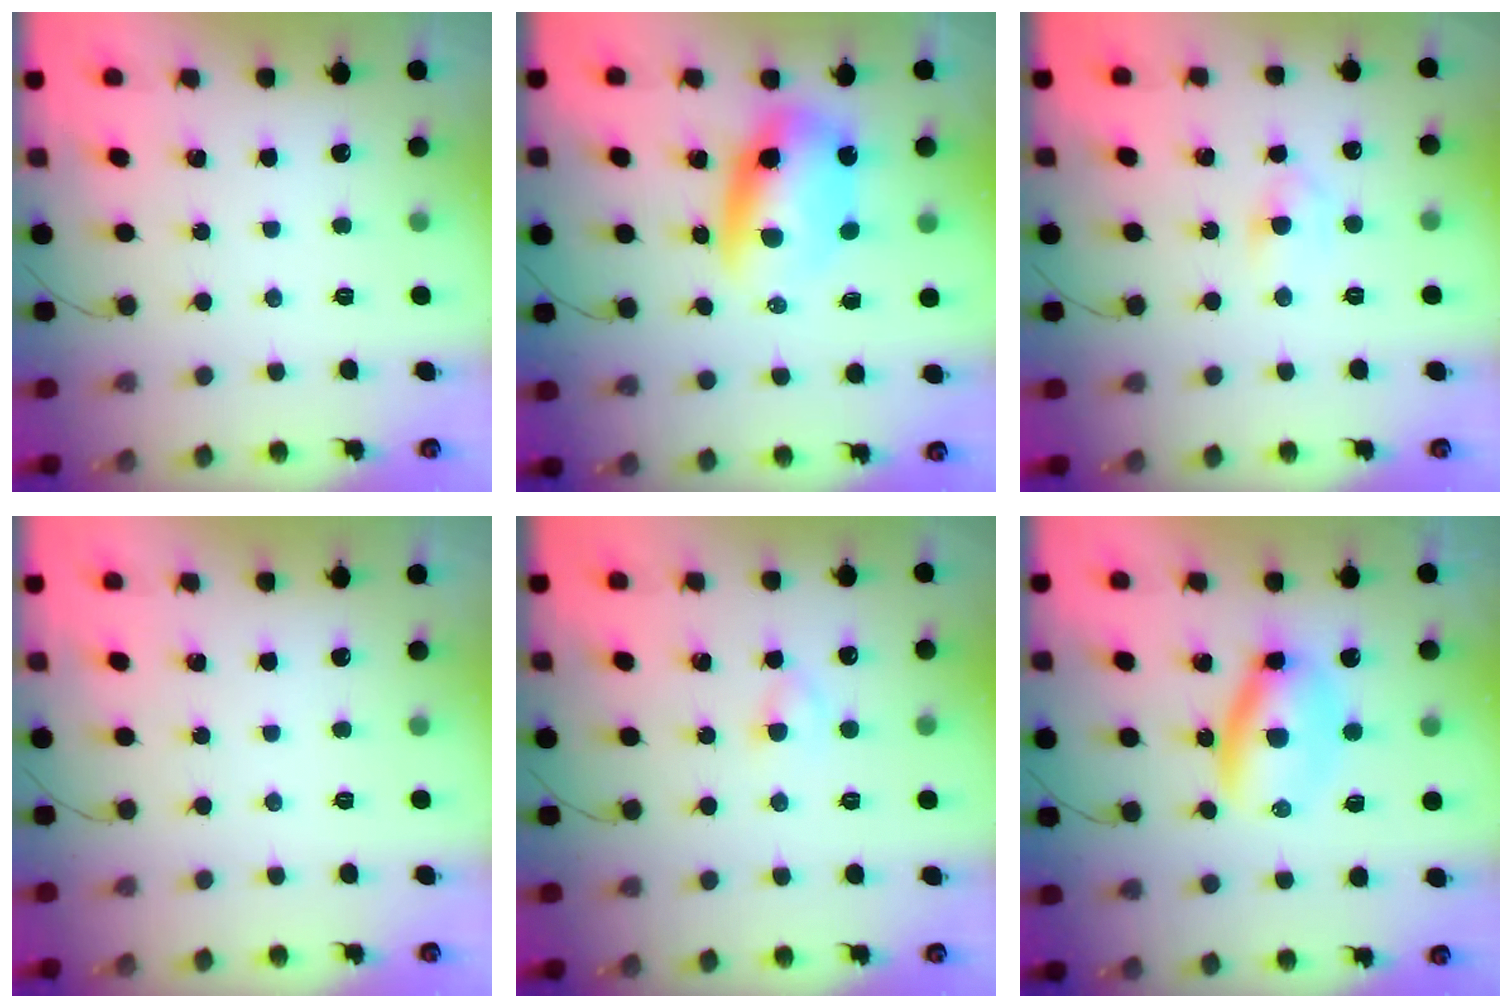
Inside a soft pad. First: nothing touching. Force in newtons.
{"total": 9.4, "press": 9.0, "slide": 2.6}
{"total": 3.6, "press": 3.3, "slide": 1.3}
{"total": 0.0}
{"total": 2.9, "press": 2.8, "slide": 0.9}
{"total": 6.7, "press": 6.5, "slide": 1.7}